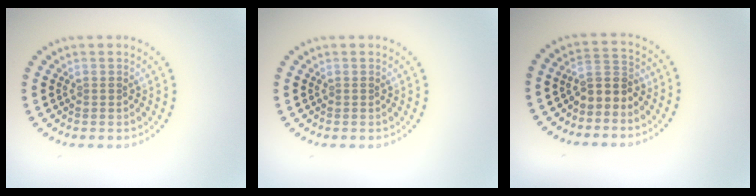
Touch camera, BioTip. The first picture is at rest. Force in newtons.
{"total": 0.0}
{"total": 2.5, "press": 2.1, "slide": 1.3}